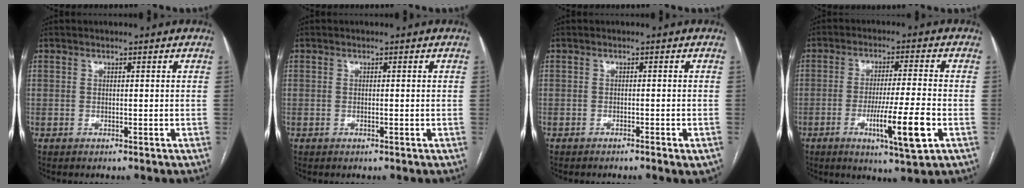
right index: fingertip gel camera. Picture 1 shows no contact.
{"total": 0.0}
{"total": 2.1, "force": [-1.4, 0.2, 1.6], "torque": [-0.017, -0.001, -0.016]}
{"total": 10.0, "force": [-3.5, -0.2, 9.4], "torque": [-0.156, -0.021, -0.059]}